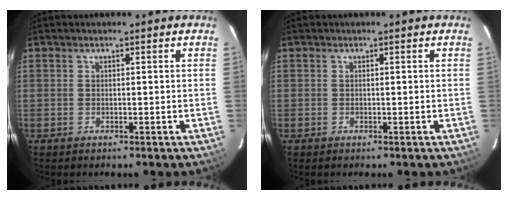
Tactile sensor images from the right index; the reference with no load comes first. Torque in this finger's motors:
{"motor_torque": [0.19, 0.17, 0.09, 0.00]}